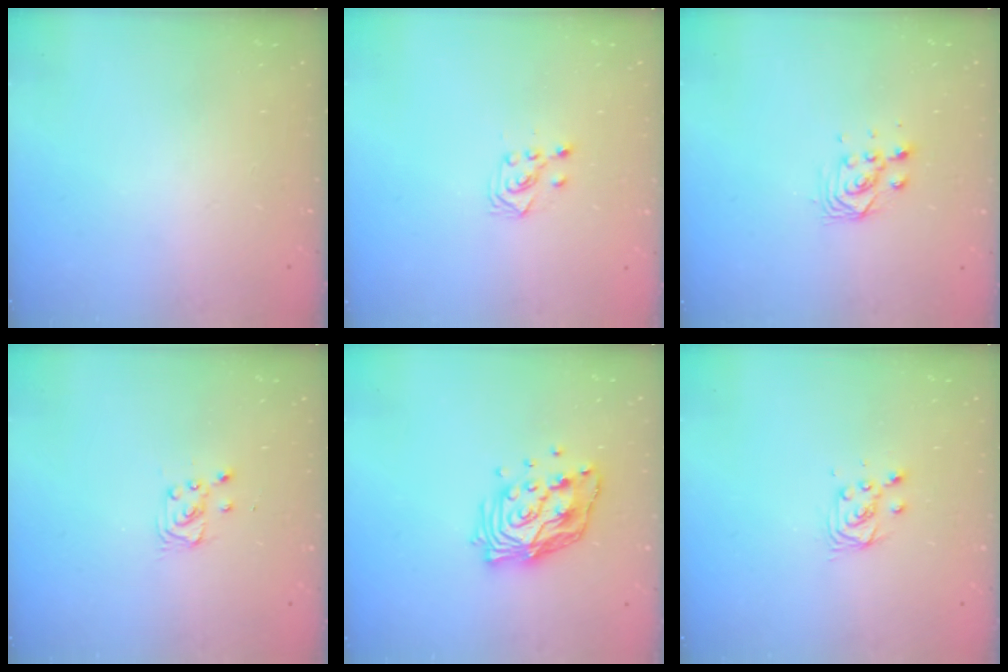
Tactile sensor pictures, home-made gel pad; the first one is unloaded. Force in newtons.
{"total": 3.4, "press": 3.3, "slide": 0.9}
{"total": 2.9, "press": 2.8, "slide": 0.8}
{"total": 2.9, "press": 2.9, "slide": 0.4}
{"total": 14.3, "press": 14.2, "slide": 1.4}
{"total": 4.6, "press": 4.6, "slide": 0.5}